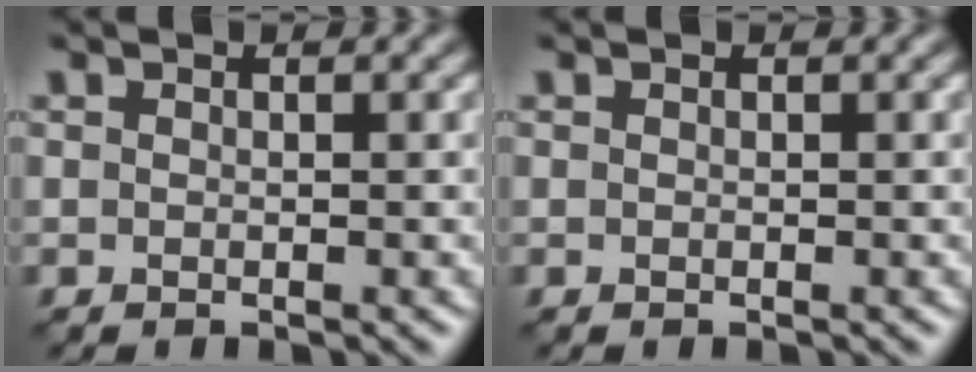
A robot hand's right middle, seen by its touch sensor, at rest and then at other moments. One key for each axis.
{"total": 0.0}